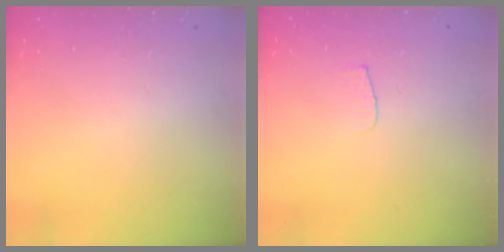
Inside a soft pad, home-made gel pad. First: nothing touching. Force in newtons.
{"total": 4.3, "press": 4.2, "slide": 0.4}